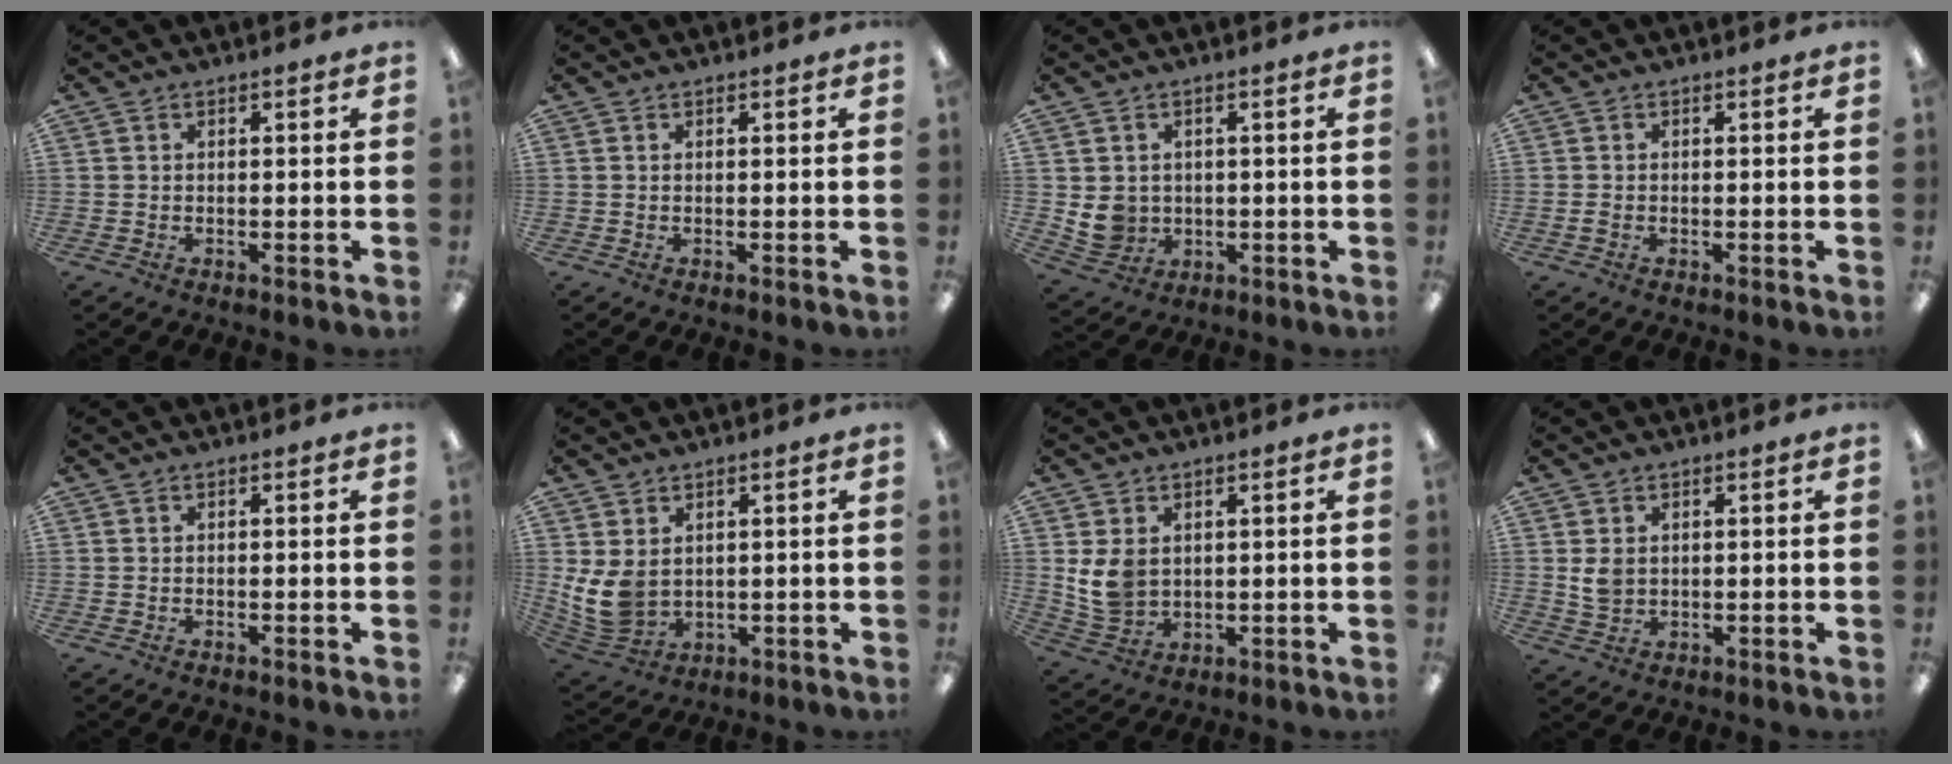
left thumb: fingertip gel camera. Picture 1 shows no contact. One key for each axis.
{"total": 0.0}
{"total": 5.9, "fx": 0.9, "fy": 5.5, "fz": 1.9, "tx": -0.035, "ty": 0.005, "tz": 0.022}
{"total": 0.9, "fx": -0.3, "fy": 0.6, "fz": 0.6, "tx": -0.011, "ty": 0.001, "tz": -0.006}
{"total": 0.0}
{"total": 8.8, "fx": 1.7, "fy": 6.5, "fz": 5.7, "tx": -0.142, "ty": -0.007, "tz": 0.038}
{"total": 6.5, "fx": 1.7, "fy": 4.9, "fz": 3.8, "tx": -0.081, "ty": 0.002, "tz": 0.034}
{"total": 4.0, "fx": 1.1, "fy": 3.0, "fz": 2.3, "tx": -0.037, "ty": 0.002, "tz": 0.021}